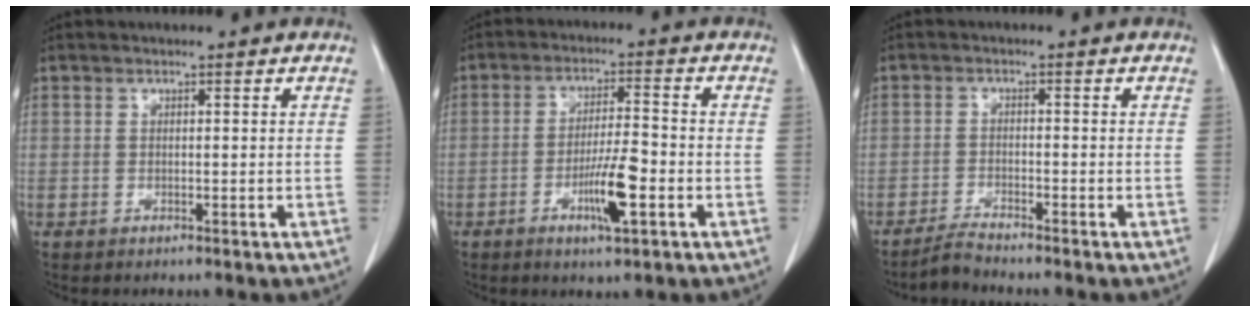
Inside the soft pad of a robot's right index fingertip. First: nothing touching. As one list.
[{"total": 7.2, "force": [-2.8, 0.9, 6.6], "torque": [-0.122, -0.004, -0.047]}, {"total": 2.6, "force": [-2.5, -0.7, 0.4], "torque": [-0.012, -0.013, -0.051]}]